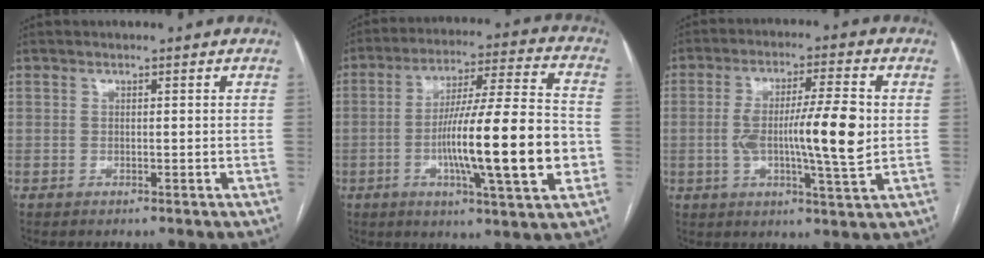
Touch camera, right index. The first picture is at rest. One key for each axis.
{"total": 19.1, "fx": -3.9, "fy": 1.0, "fz": 18.7, "tx": -0.299, "ty": 0.000, "tz": -0.061}
{"total": 12.0, "fx": -0.3, "fy": 0.9, "fz": 12.0, "tx": -0.208, "ty": 0.004, "tz": -0.007}